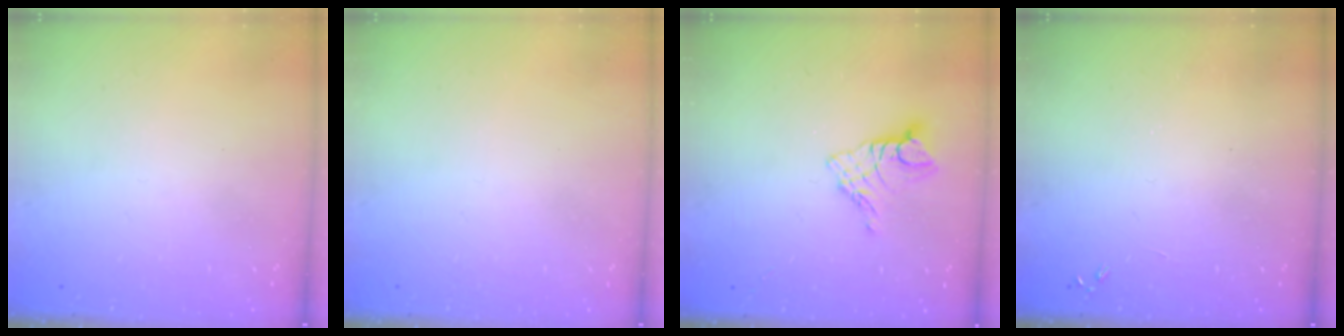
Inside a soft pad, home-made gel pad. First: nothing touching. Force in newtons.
{"total": 0.0}
{"total": 7.7, "press": 7.7, "slide": 0.7}
{"total": 0.0}